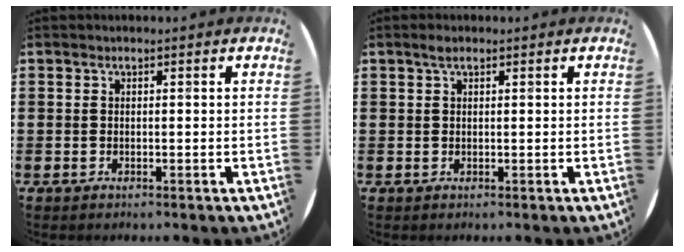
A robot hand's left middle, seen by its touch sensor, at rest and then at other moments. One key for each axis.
{"total": 1.1, "fx": 0.6, "fy": 0.5, "fz": 0.7, "tx": -0.016, "ty": 0.005, "tz": 0.010}